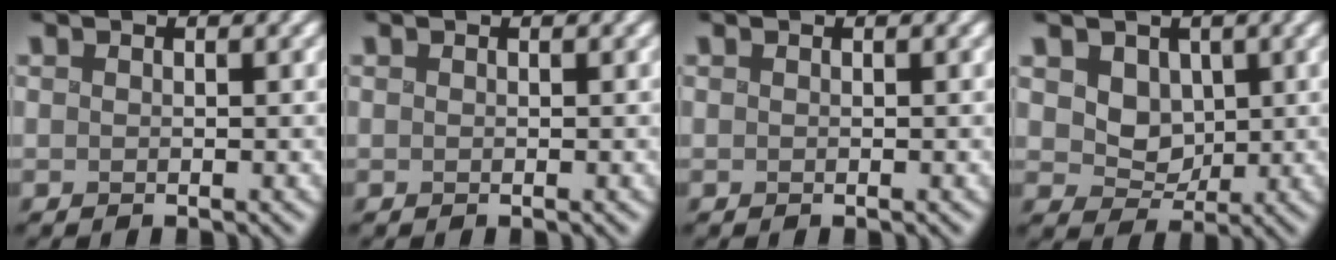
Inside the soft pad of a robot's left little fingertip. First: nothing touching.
{"total": 0.0}
{"total": 0.0}
{"total": 3.2, "force": [0.6, 2.8, 1.6], "torque": [-0.039, -0.018, 0.014]}